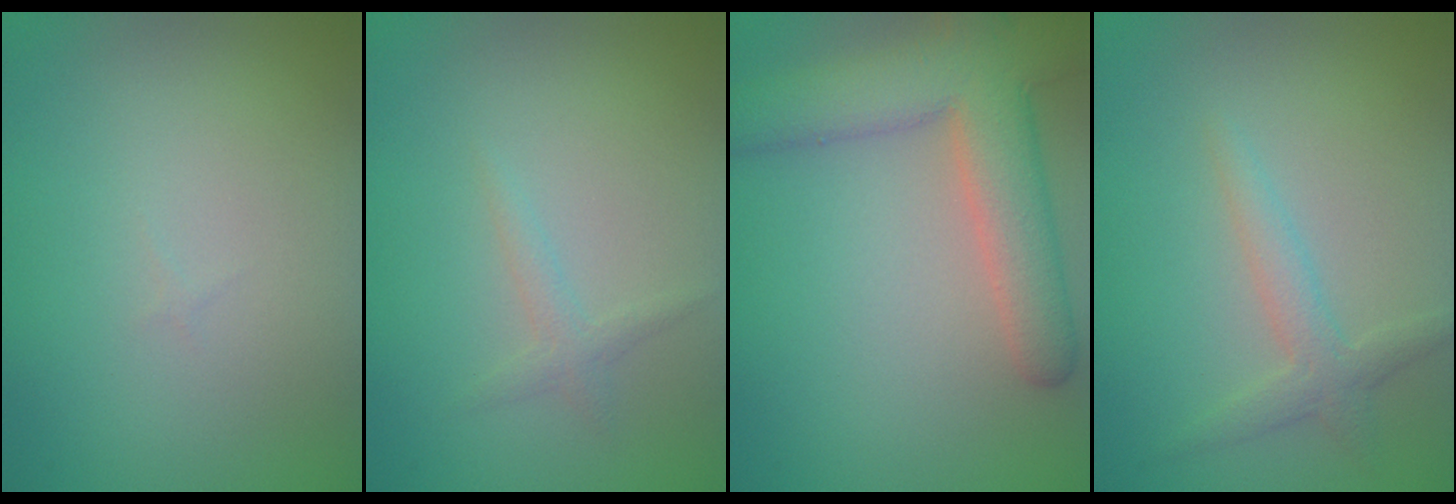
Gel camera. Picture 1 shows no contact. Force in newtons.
{"total": 1.1, "press": 1.1, "slide": 0.1}
{"total": 7.5, "press": 7.4, "slide": 0.7}
{"total": 2.2, "press": 2.2, "slide": 0.1}